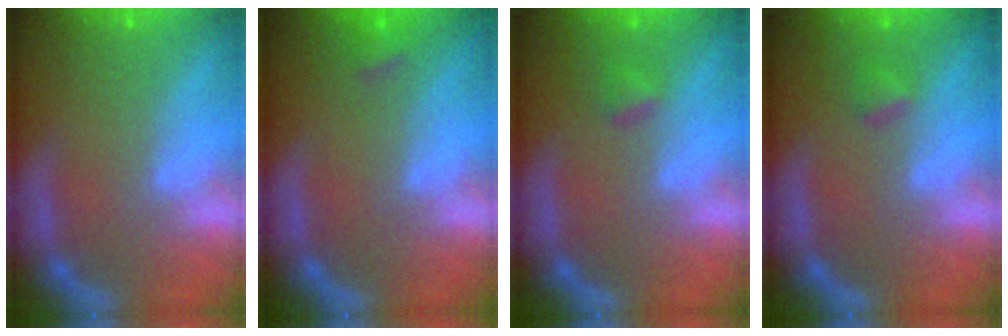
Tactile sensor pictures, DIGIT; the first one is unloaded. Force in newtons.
{"total": 1.4}
{"total": 1.4}
{"total": 1.4}